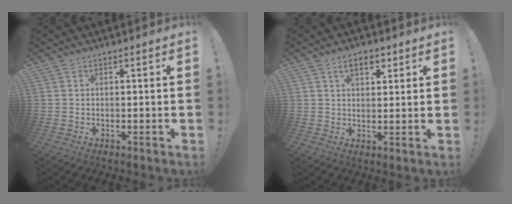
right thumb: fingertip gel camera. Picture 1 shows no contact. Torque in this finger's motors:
{"motor_torque": [0.33, 0.83, 0.15, -0.21, 0.00]}